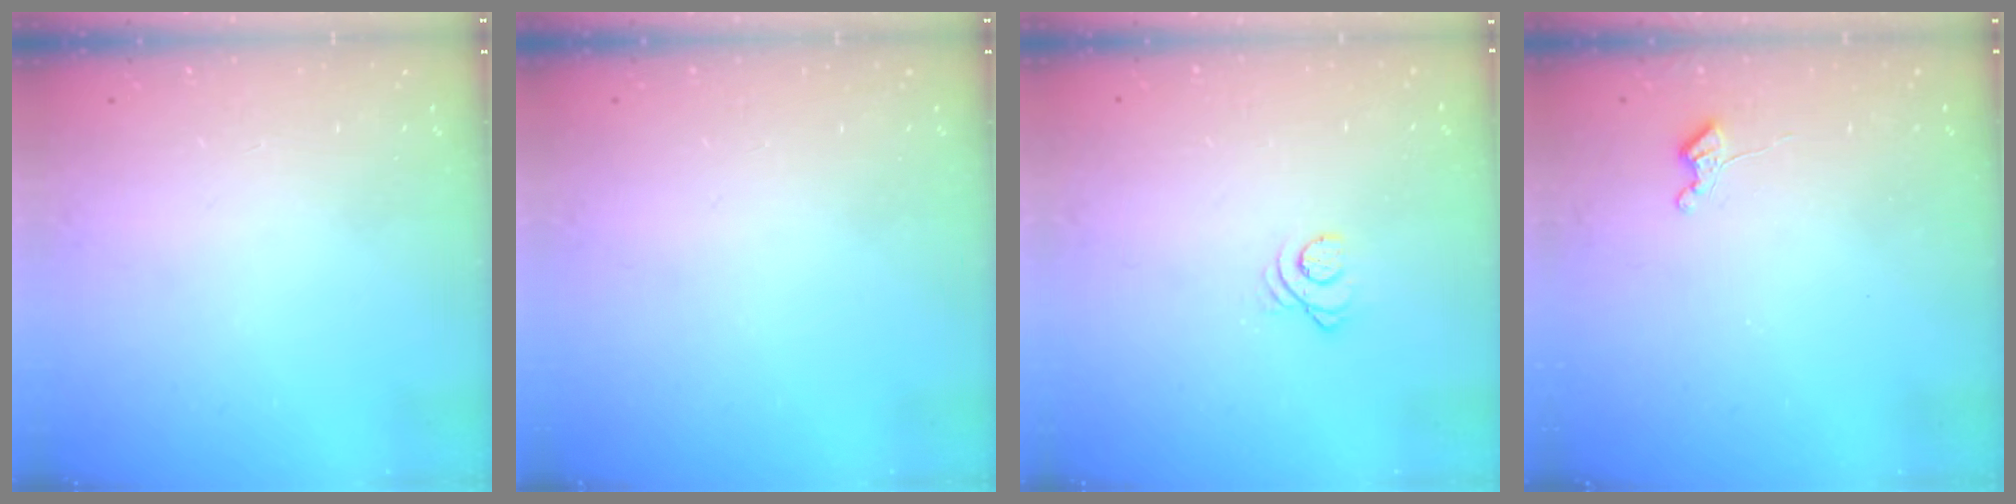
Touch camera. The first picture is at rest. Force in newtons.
{"total": 0.0}
{"total": 2.5, "press": 2.5, "slide": 0.2}
{"total": 3.5, "press": 3.5, "slide": 0.5}